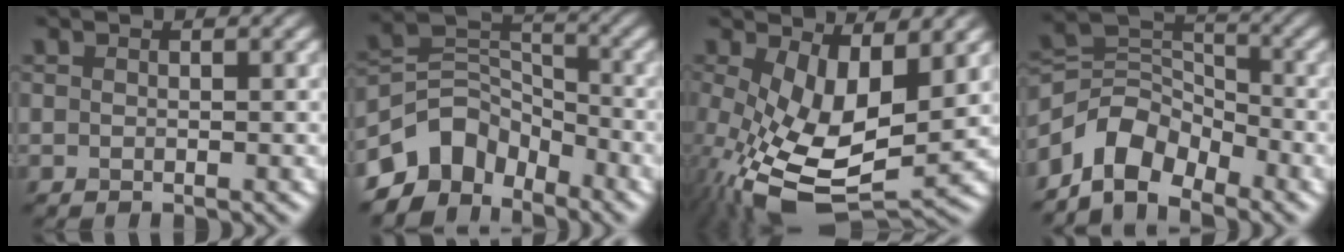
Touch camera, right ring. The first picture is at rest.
{"total": 6.7, "force": [-4.8, 4.3, 2.1], "torque": [-0.019, 0.002, -0.099]}
{"total": 10.8, "force": [-0.9, 5.4, 9.3], "torque": [-0.201, -0.033, -0.005]}
{"total": 5.9, "force": [-4.3, 3.3, 2.4], "torque": [-0.030, 0.005, -0.090]}